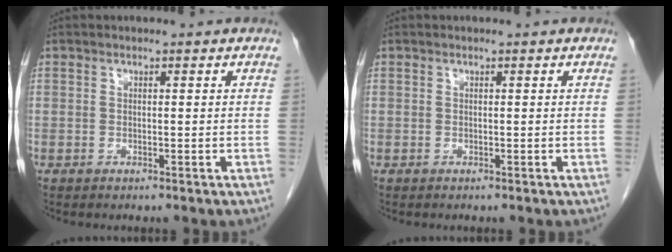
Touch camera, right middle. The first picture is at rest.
{"total": 0.0}